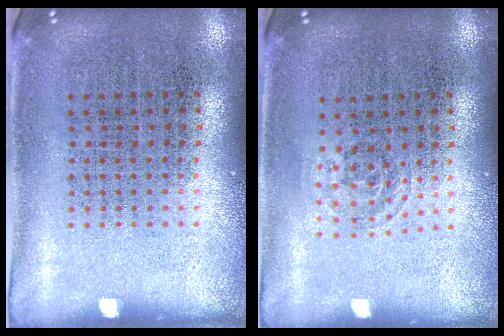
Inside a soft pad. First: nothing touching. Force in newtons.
{"total": 0.8, "press": 0.6, "slide": 0.5}